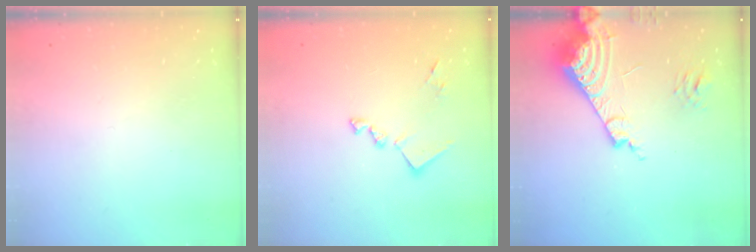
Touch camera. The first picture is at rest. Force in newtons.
{"total": 11.7, "press": 11.6, "slide": 0.3}
{"total": 16.3, "press": 16.1, "slide": 2.2}